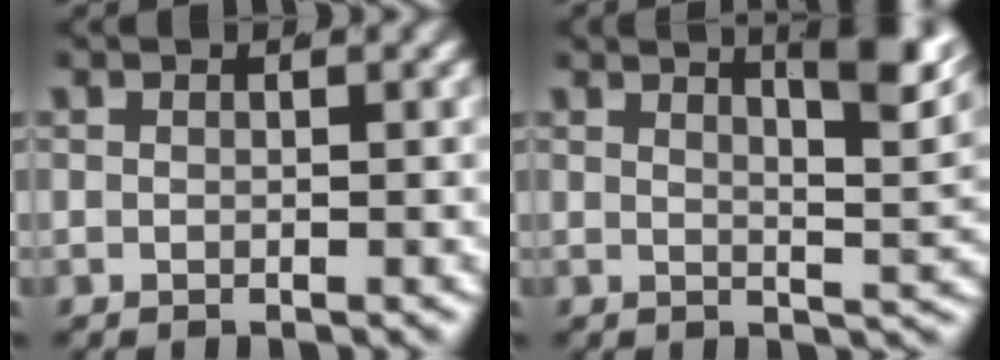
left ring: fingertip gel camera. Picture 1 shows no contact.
{"total": 6.5, "force": [3.9, 0.8, 5.1], "torque": [-0.061, -0.004, 0.061]}